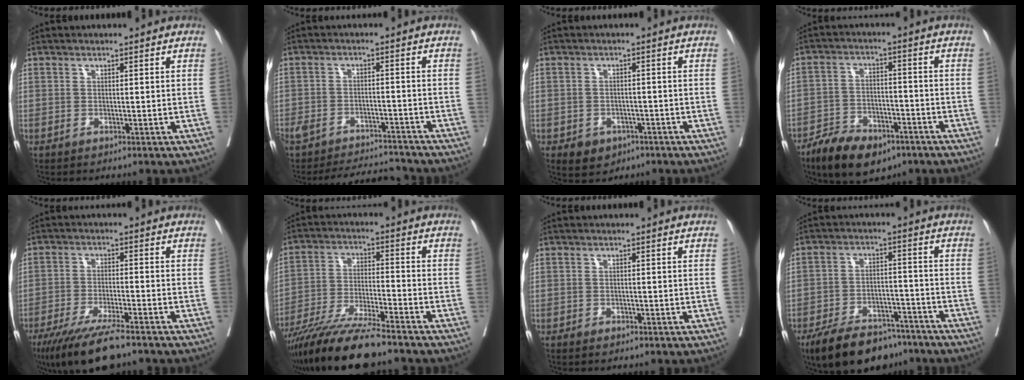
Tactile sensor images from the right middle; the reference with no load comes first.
{"total": 11.2, "force": [-10.5, 2.6, 2.7], "torque": [-0.055, 0.011, -0.153]}
{"total": 4.1, "force": [-2.3, 3.1, 1.5], "torque": [-0.025, 0.001, -0.026]}
{"total": 11.1, "force": [-7.7, 5.0, 6.2], "torque": [-0.105, -0.008, -0.129]}
{"total": 10.4, "force": [-7.8, 1.4, 6.7], "torque": [-0.119, -0.026, -0.132]}
{"total": 12.7, "force": [-10.7, 0.4, 6.9], "torque": [-0.130, -0.027, -0.189]}
{"total": 1.0, "force": [-0.6, 0.4, 0.6], "torque": [-0.013, -0.001, -0.006]}
{"total": 13.2, "force": [-10.3, 5.9, 5.8], "torque": [-0.090, 0.008, -0.165]}